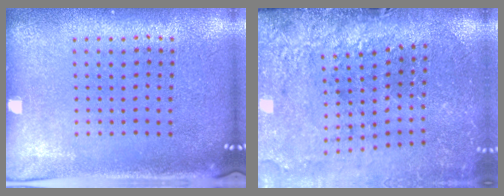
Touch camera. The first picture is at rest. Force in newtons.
{"total": 3.3, "press": 3.0, "slide": 1.3}